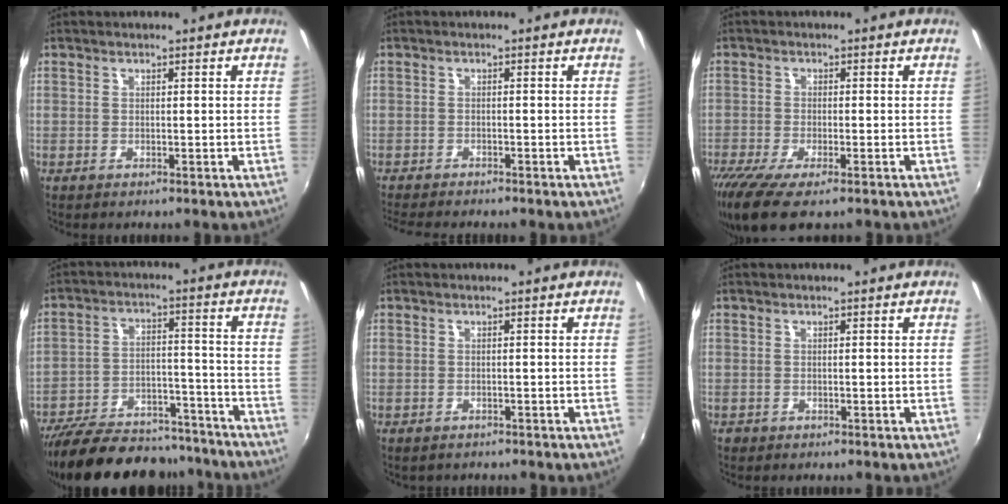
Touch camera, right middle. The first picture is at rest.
{"total": 5.2, "force": [-4.7, 0.3, 2.0], "torque": [-0.049, -0.019, -0.079]}
{"total": 10.0, "force": [-6.7, 2.5, 6.9], "torque": [-0.157, -0.044, -0.120]}
{"total": 26.7, "force": [-22.5, 9.1, 11.0], "torque": [-0.222, 0.003, -0.311]}
{"total": 1.0, "force": [-0.9, 0.4, 0.3], "torque": [-0.010, -0.002, -0.011]}
{"total": 0.7, "force": [-0.4, 0.5, 0.2], "torque": [-0.005, -0.002, -0.008]}